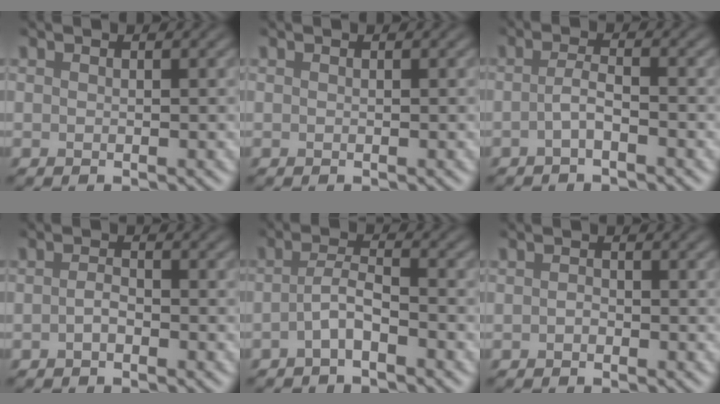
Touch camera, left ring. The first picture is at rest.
{"total": 0.0}
{"total": 1.7, "force": [-0.9, 0.2, 1.4], "torque": [-0.034, 0.005, -0.020]}
{"total": 1.1, "force": [-0.6, 0.4, 0.9], "torque": [-0.022, 0.003, -0.013]}
{"total": 2.3, "force": [-1.3, 0.4, 1.8], "torque": [-0.041, 0.008, -0.028]}
{"total": 0.7, "force": [-0.3, 0.4, 0.4], "torque": [-0.011, -0.001, -0.008]}